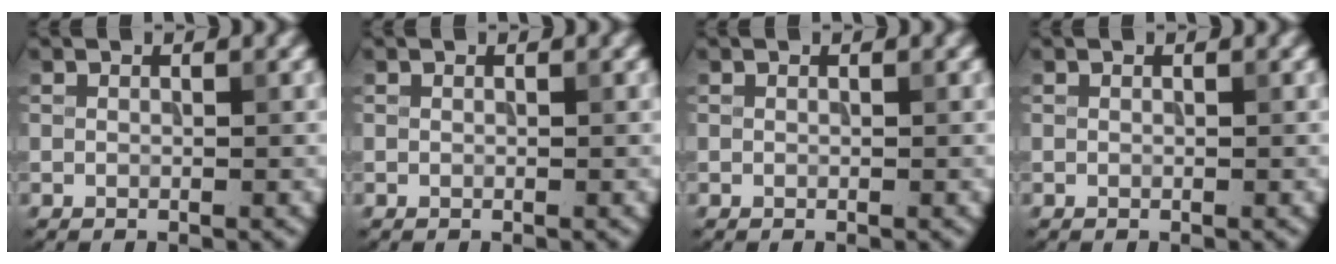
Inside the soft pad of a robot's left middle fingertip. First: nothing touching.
{"total": 0.0}
{"total": 0.0}
{"total": 0.0}